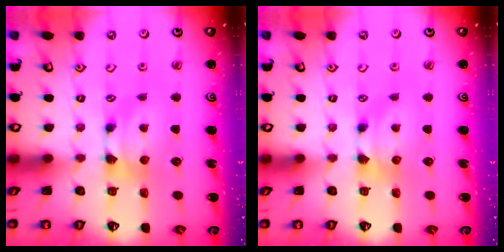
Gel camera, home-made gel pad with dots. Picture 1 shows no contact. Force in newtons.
{"total": 0.0}